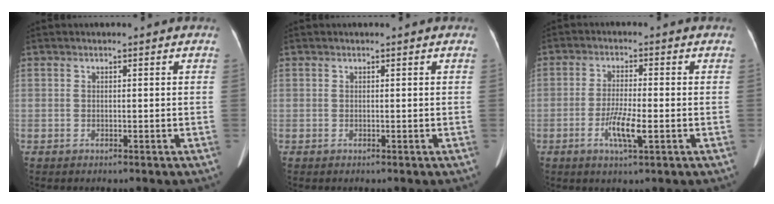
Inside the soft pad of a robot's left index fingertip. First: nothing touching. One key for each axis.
{"total": 0.0}
{"total": 5.2, "fx": -1.8, "fy": 0.5, "fz": 4.8, "tx": -0.097, "ty": -0.007, "tz": -0.031}